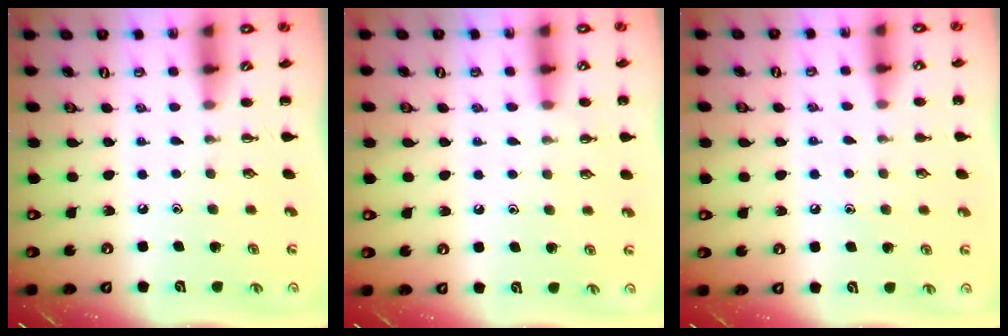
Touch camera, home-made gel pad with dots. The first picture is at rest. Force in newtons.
{"total": 6.8, "press": 6.5, "slide": 2.1}
{"total": 5.2, "press": 5.0, "slide": 1.5}